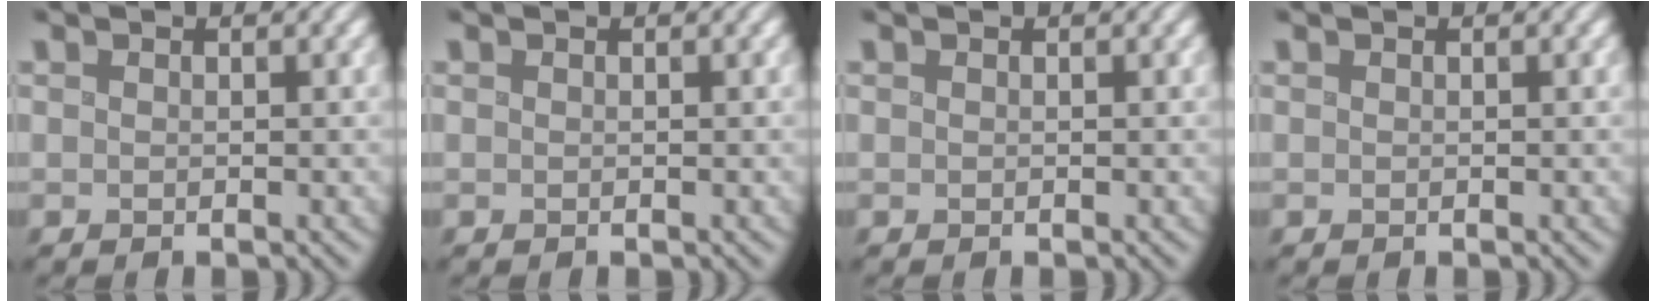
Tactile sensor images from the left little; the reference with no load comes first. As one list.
[{"total": 0.0}, {"total": 0.0}, {"total": 0.0}]